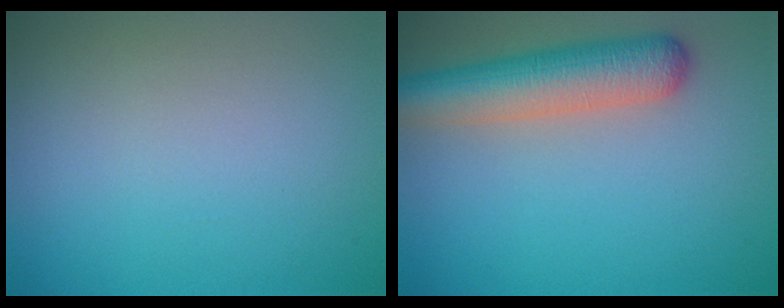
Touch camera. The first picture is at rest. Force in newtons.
{"total": 5.7, "press": 5.7, "slide": 0.2}